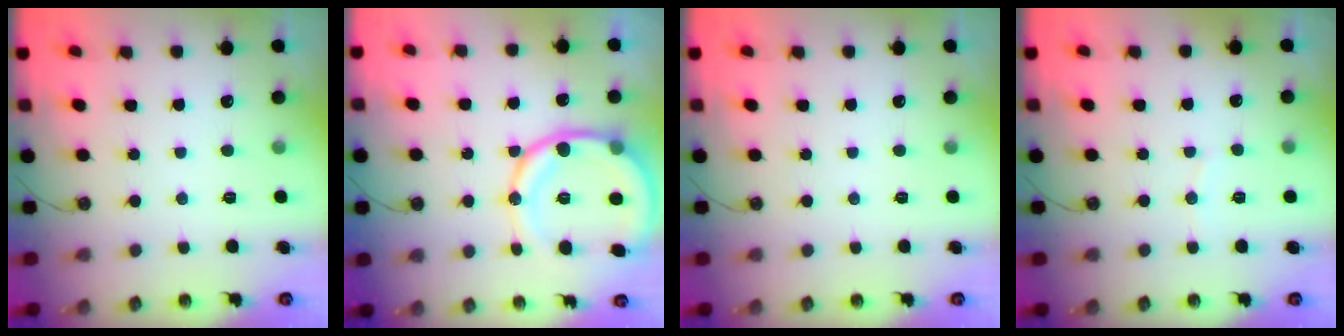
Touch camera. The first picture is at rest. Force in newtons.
{"total": 16.6, "press": 16.3, "slide": 3.2}
{"total": 0.0}
{"total": 3.2, "press": 3.2, "slide": 0.4}